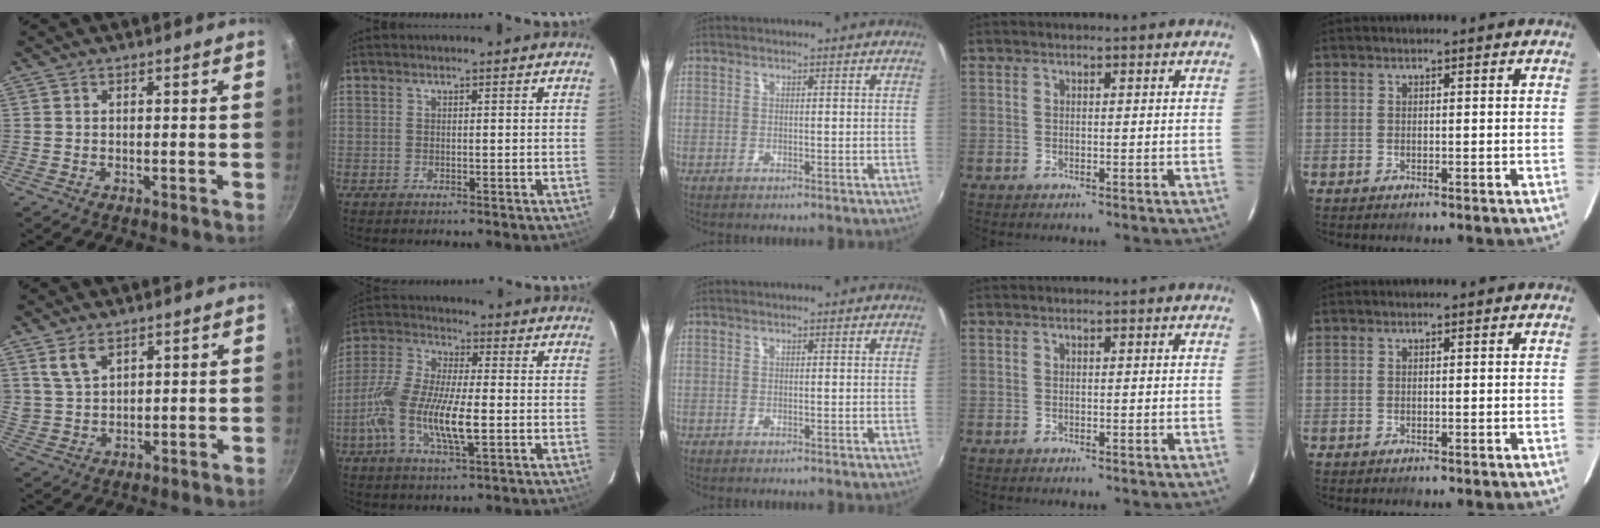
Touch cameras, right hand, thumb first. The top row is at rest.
{"thumb": {"total": 5.9, "force": [3.5, 3.3, 3.4], "torque": [-0.058, -0.014, 0.078]}, "index": {"total": 14.5, "force": [-3.4, 4.6, 13.3], "torque": [-0.281, -0.005, -0.070]}}